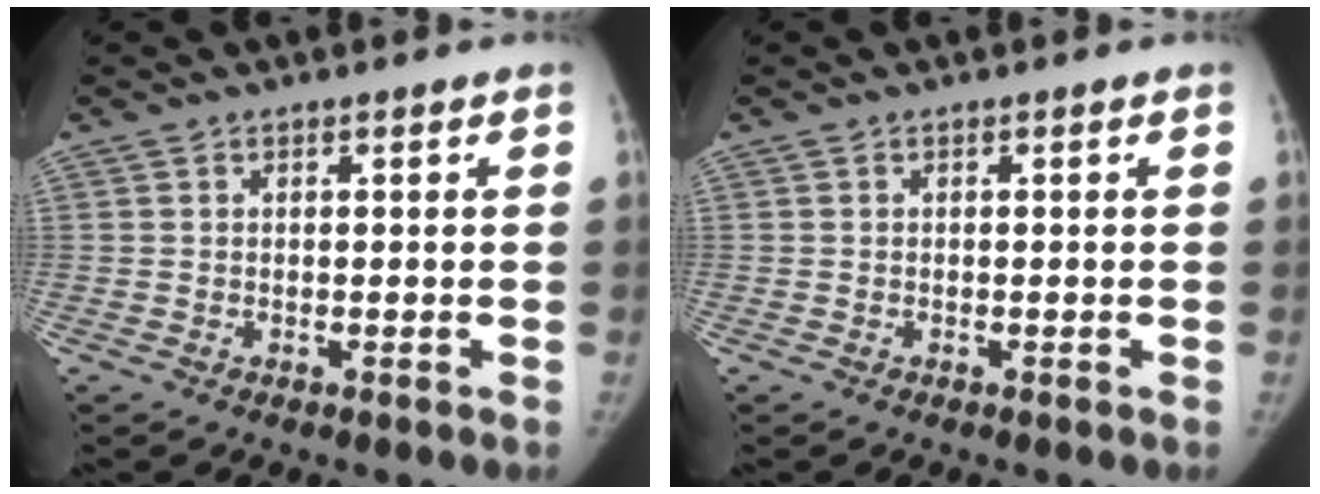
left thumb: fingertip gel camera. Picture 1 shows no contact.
{"total": 0.0}